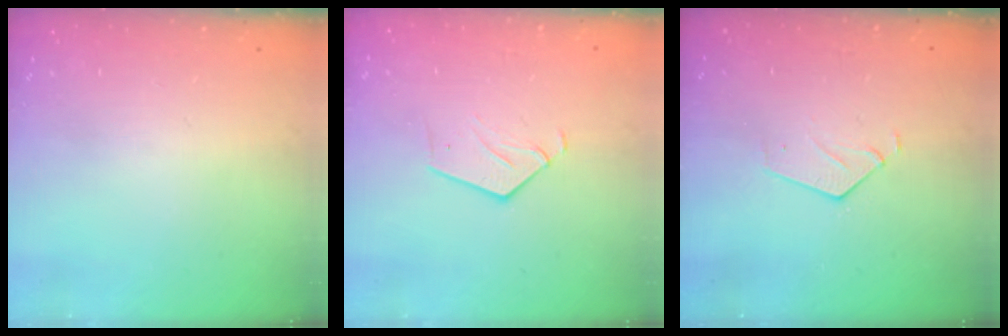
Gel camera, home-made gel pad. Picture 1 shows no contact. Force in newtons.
{"total": 3.9, "press": 3.9, "slide": 0.2}
{"total": 4.2, "press": 4.2, "slide": 0.3}